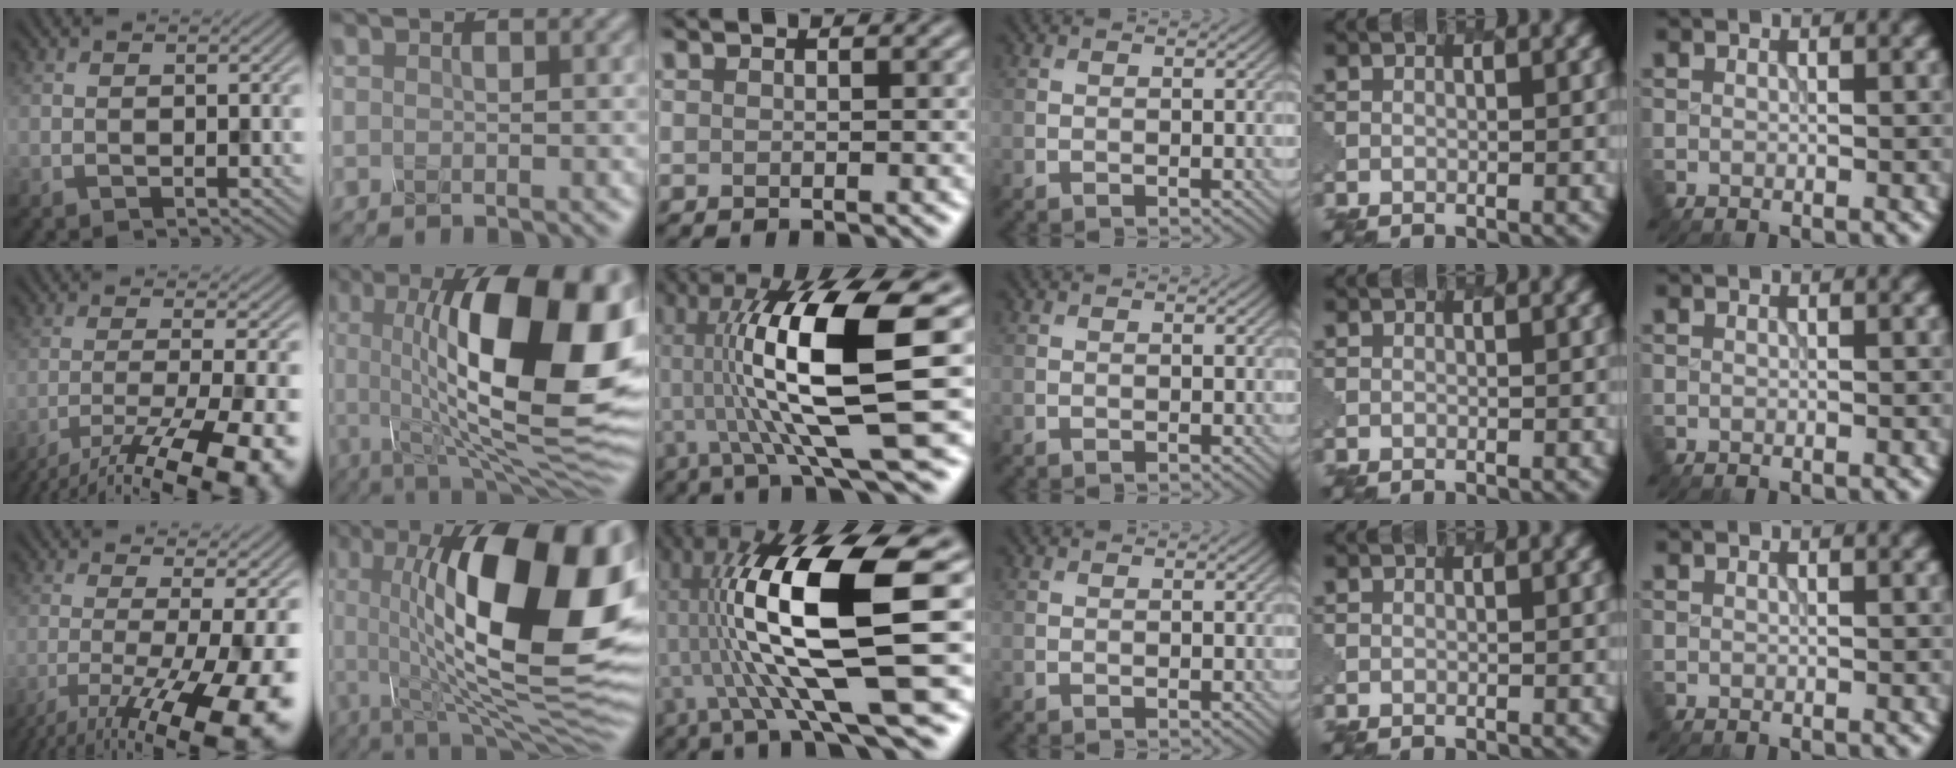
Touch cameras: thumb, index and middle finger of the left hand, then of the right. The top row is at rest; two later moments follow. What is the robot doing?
{"motion": "pour", "object": "mug"}